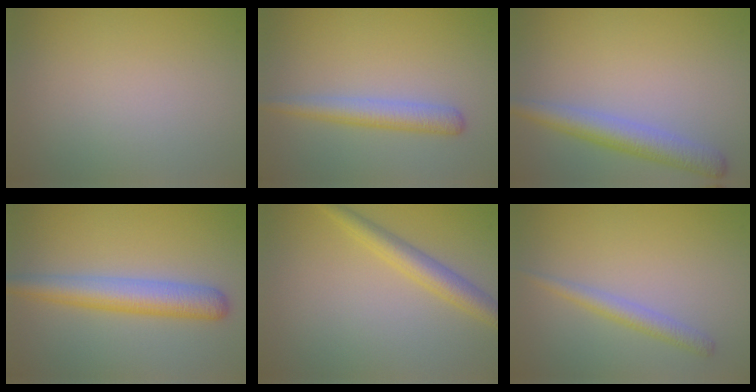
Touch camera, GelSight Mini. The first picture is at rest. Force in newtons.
{"total": 2.8, "press": 2.8, "slide": 0.1}
{"total": 3.8, "press": 3.8, "slide": 0.1}
{"total": 4.7, "press": 4.7, "slide": 0.1}
{"total": 3.0, "press": 3.0, "slide": 0.2}
{"total": 1.9, "press": 1.9, "slide": 0.0}